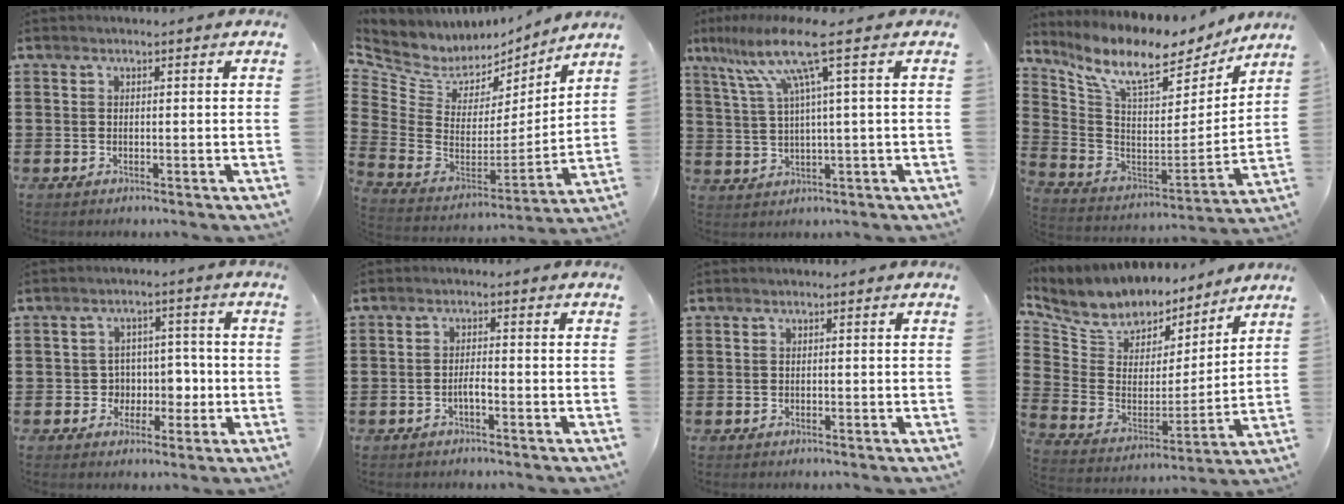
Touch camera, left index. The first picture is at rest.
{"total": 6.2, "force": [4.8, 3.8, 1.3], "torque": [-0.072, -0.046, 0.083]}
{"total": 11.0, "force": [4.7, 0.5, 9.9], "torque": [-0.220, -0.009, 0.071]}
{"total": 10.1, "force": [7.7, 2.8, 5.8], "torque": [-0.140, -0.054, 0.130]}
{"total": 5.0, "force": [-0.5, 4.6, 1.8], "torque": [-0.035, 0.002, -0.015]}
{"total": 1.7, "force": [-0.9, 0.3, 1.4], "torque": [-0.028, 0.002, -0.016]}
{"total": 0.0}
{"total": 7.7, "force": [6.6, 3.9, 1.0], "torque": [-0.067, -0.045, 0.121]}